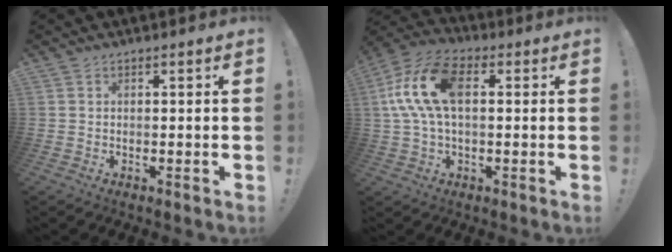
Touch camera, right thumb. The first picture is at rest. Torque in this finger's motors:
{"motor_torque": [2.04, 2.04, 0.83, -0.59, 0.12]}